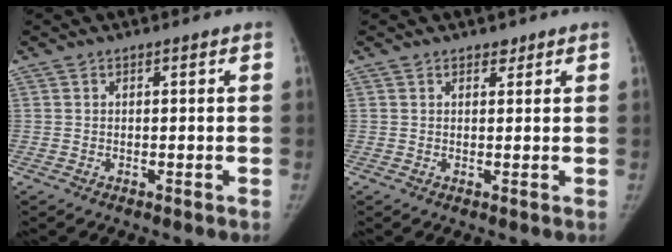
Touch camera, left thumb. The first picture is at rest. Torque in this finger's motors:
{"motor_torque": [0.21, -0.04, 0.34, -0.08, 0.00]}